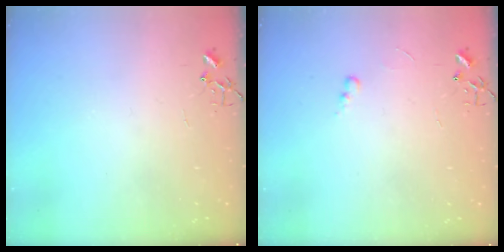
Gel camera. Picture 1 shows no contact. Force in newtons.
{"total": 3.5, "press": 3.5, "slide": 0.5}